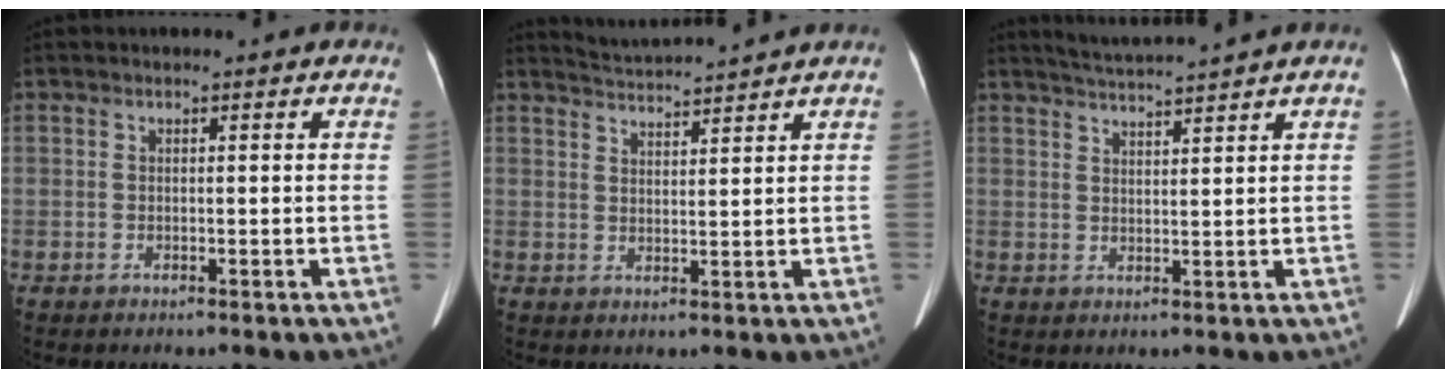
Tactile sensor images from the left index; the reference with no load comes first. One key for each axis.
{"total": 5.4, "fx": 5.1, "fy": -1.6, "fz": 0.6, "tx": -0.017, "ty": 0.004, "tz": 0.086}
{"total": 5.6, "fx": 5.0, "fy": -1.7, "fz": 1.6, "tx": -0.030, "ty": 0.005, "tz": 0.086}